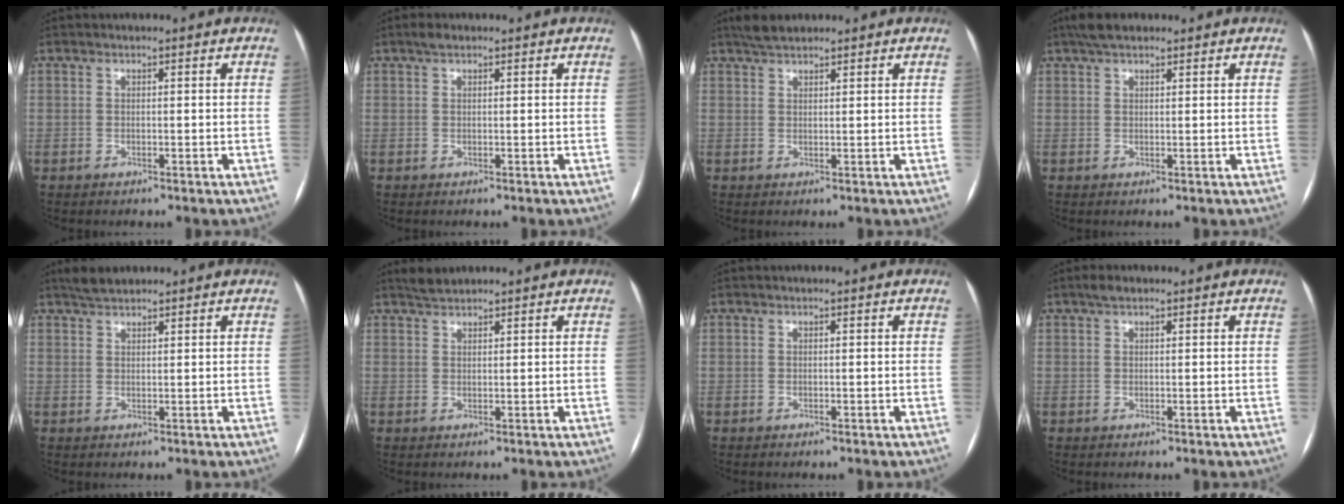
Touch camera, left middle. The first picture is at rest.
{"total": 1.1, "force": [0.8, 0.4, 0.7], "torque": [-0.016, 0.012, 0.015]}
{"total": 3.1, "force": [2.7, 0.9, 1.2], "torque": [-0.027, 0.014, 0.051]}
{"total": 3.9, "force": [3.0, 1.5, 2.0], "torque": [-0.041, 0.023, 0.054]}
{"total": 2.9, "force": [2.6, 0.7, 1.0], "torque": [-0.021, 0.012, 0.048]}
{"total": 2.0, "force": [1.9, 0.2, 0.4], "torque": [-0.011, 0.009, 0.039]}
{"total": 0.0}
{"total": 1.6, "force": [1.1, 0.6, 0.9], "torque": [-0.020, 0.013, 0.020]}